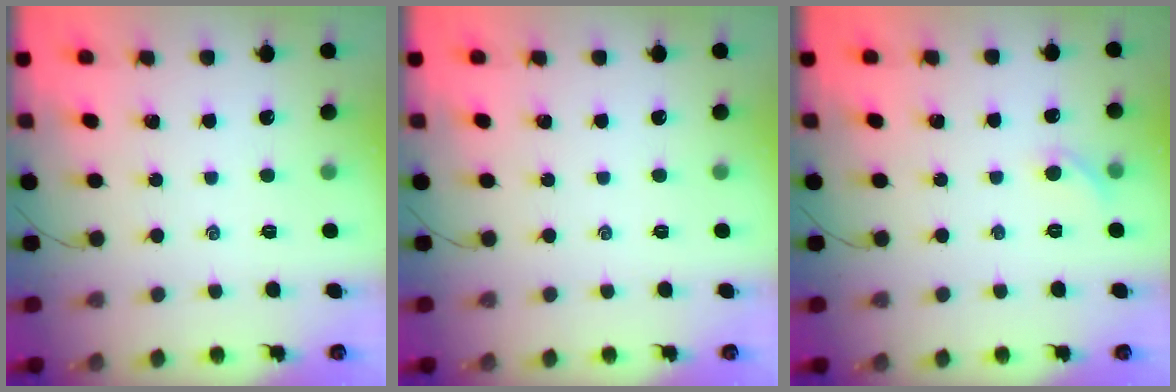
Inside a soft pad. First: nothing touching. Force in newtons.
{"total": 0.0}
{"total": 5.2, "press": 4.8, "slide": 2.0}